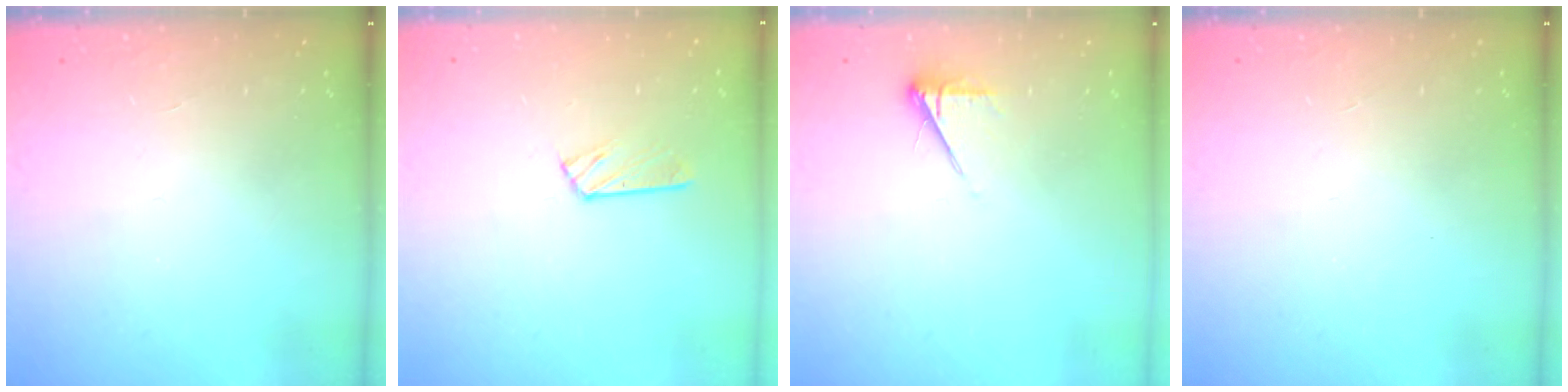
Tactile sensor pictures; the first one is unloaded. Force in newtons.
{"total": 2.9, "press": 2.9, "slide": 0.3}
{"total": 5.5, "press": 5.5, "slide": 0.7}
{"total": 0.0}